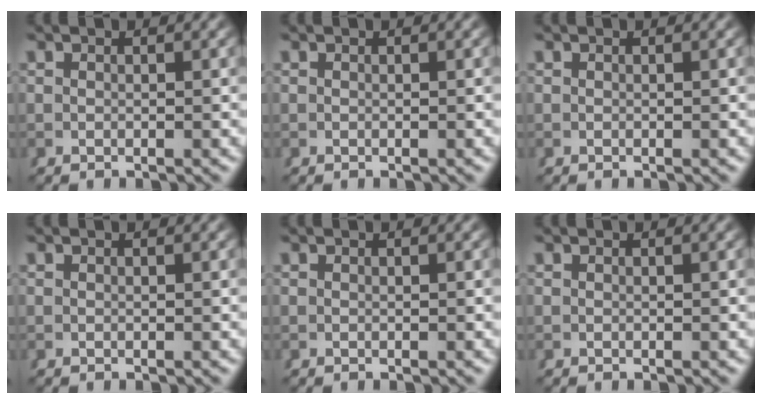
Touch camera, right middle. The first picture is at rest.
{"total": 0.0}
{"total": 0.0}
{"total": 0.0}
{"total": 0.0}
{"total": 0.0}